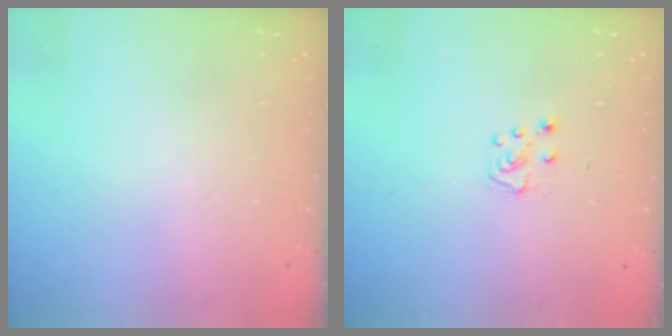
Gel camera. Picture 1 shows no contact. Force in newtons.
{"total": 5.1, "press": 5.0, "slide": 0.6}